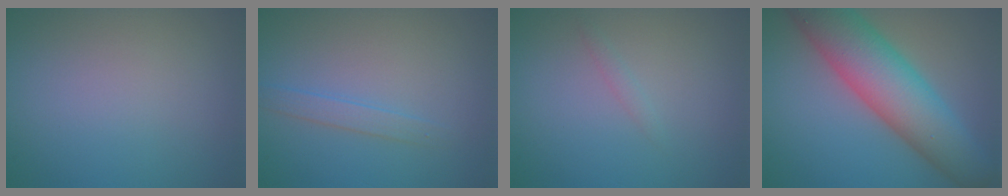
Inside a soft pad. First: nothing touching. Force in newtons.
{"total": 1.3, "press": 1.3, "slide": 0.1}
{"total": 0.7, "press": 0.7, "slide": 0.0}
{"total": 9.7, "press": 9.6, "slide": 0.6}